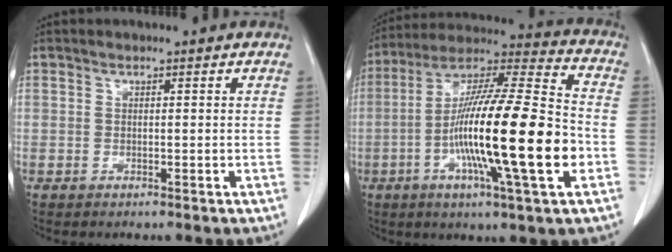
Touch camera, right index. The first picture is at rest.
{"total": 22.9, "force": [-5.2, 1.3, 22.3], "torque": [-0.386, -0.014, -0.095]}